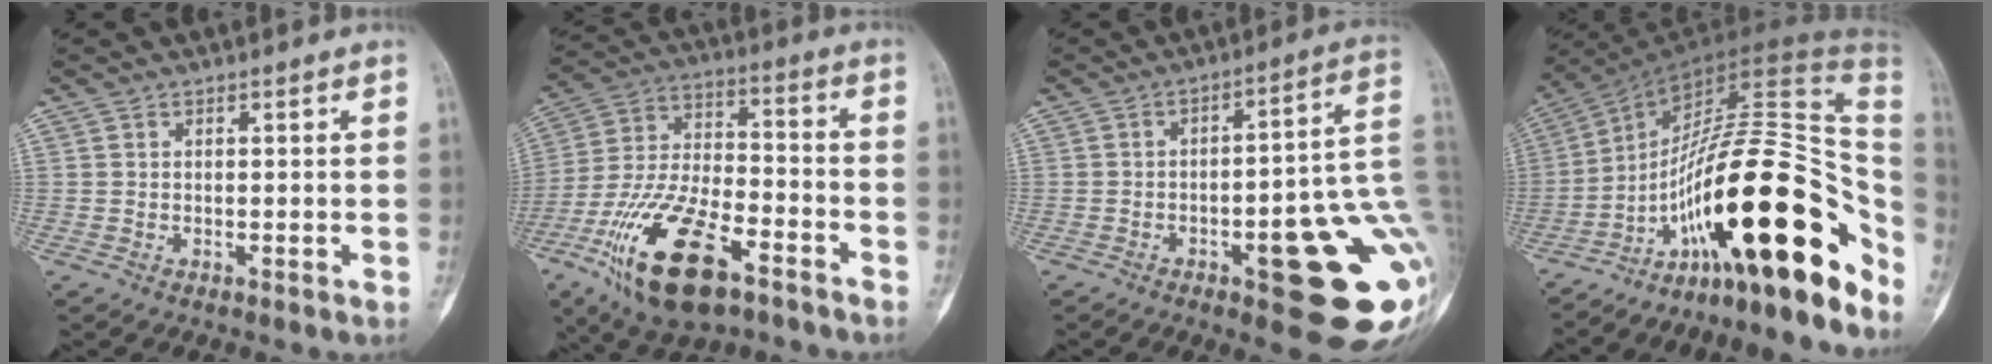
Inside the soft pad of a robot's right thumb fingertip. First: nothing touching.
{"total": 20.9, "force": [-11.1, 9.0, 15.3], "torque": [-0.302, 0.048, -0.197]}
{"total": 21.4, "force": [-5.8, 6.2, 19.7], "torque": [-0.187, 0.029, -0.063]}
{"total": 29.7, "force": [-11.9, 9.7, 25.4], "torque": [-0.308, 0.106, -0.182]}